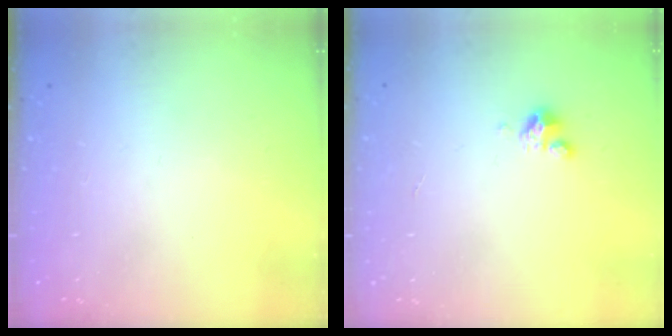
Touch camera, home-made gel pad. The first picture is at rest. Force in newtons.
{"total": 2.5, "press": 2.5, "slide": 0.2}